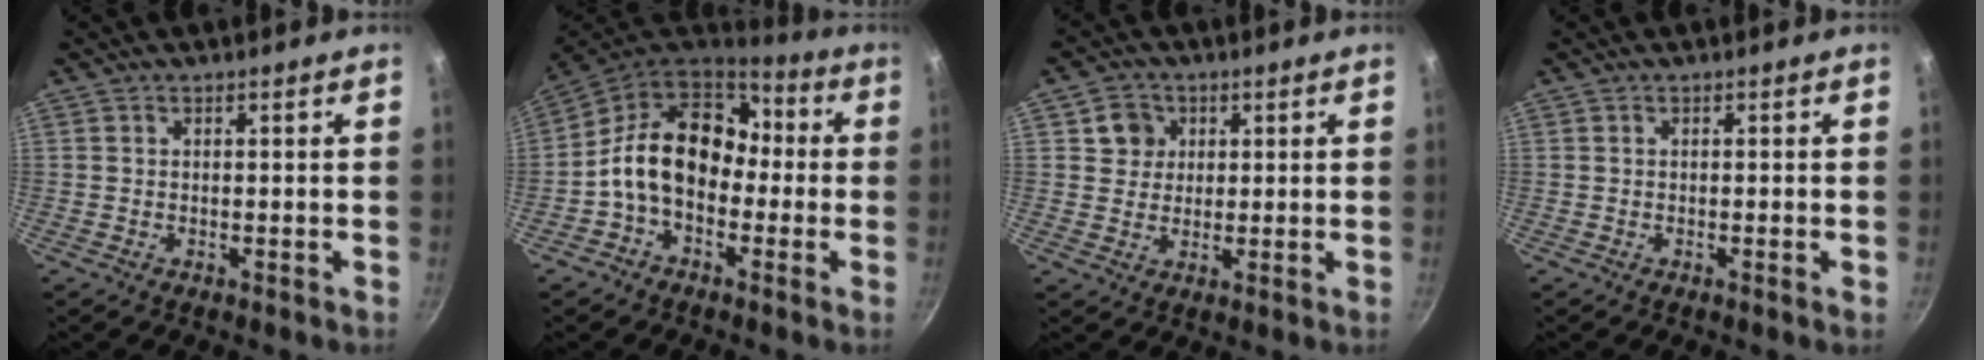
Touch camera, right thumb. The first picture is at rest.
{"total": 16.0, "force": [-0.9, 11.8, 10.8], "torque": [-0.149, 0.047, -0.036]}
{"total": 5.1, "force": [1.5, 4.7, 1.2], "torque": [0.018, 0.002, 0.021]}
{"total": 0.6, "force": [-0.3, -0.1, 0.6], "torque": [-0.009, -0.001, -0.007]}